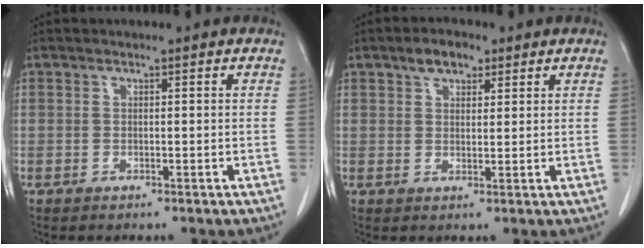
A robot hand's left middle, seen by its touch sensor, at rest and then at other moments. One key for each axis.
{"total": 3.9, "fx": 2.4, "fy": 2.1, "fz": 2.2, "tx": -0.040, "ty": 0.011, "tz": 0.042}